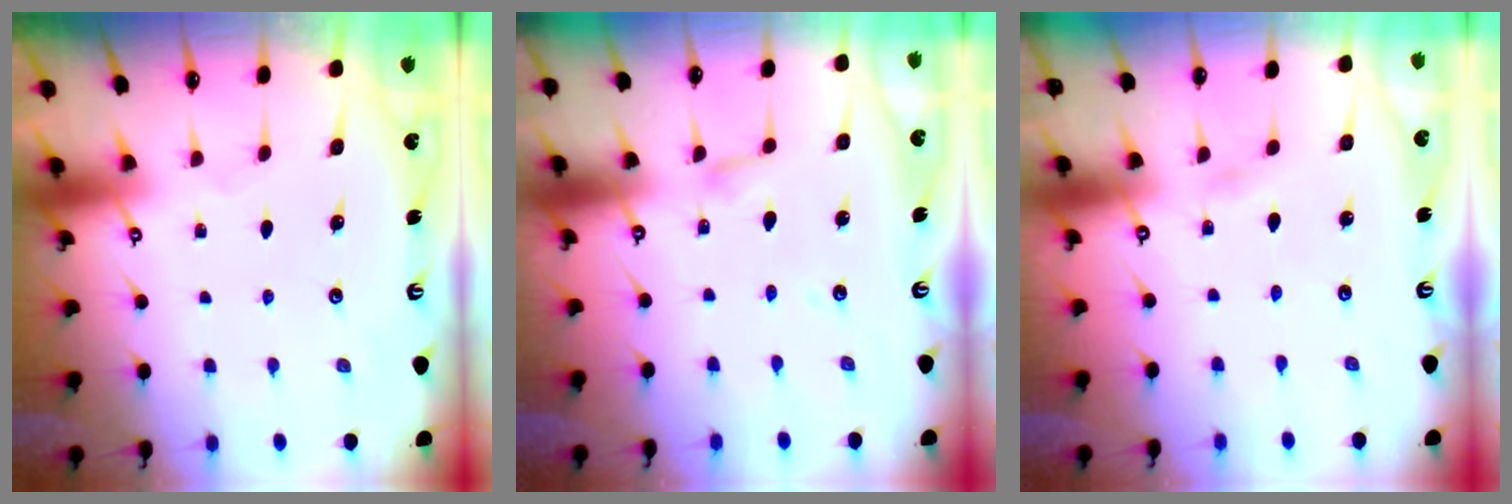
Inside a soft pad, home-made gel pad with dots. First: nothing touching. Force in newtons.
{"total": 2.6, "press": 2.6, "slide": 0.2}
{"total": 2.1, "press": 2.1, "slide": 0.2}